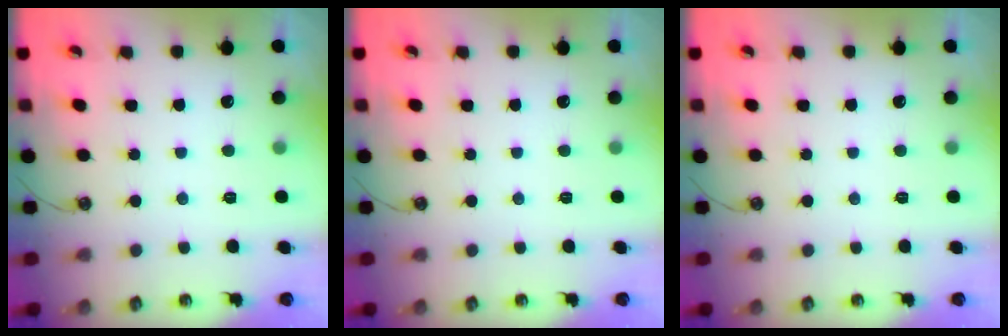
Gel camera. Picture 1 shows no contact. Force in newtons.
{"total": 0.0}
{"total": 0.0}